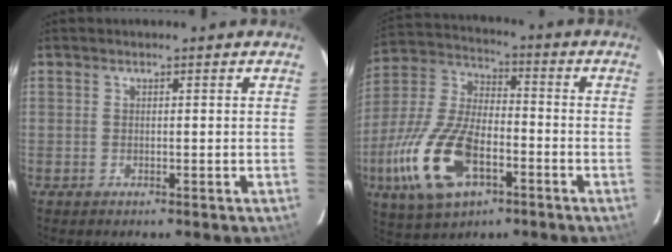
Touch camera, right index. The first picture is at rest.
{"total": 19.4, "force": [-7.6, 9.8, 14.9], "torque": [-0.335, -0.013, -0.136]}